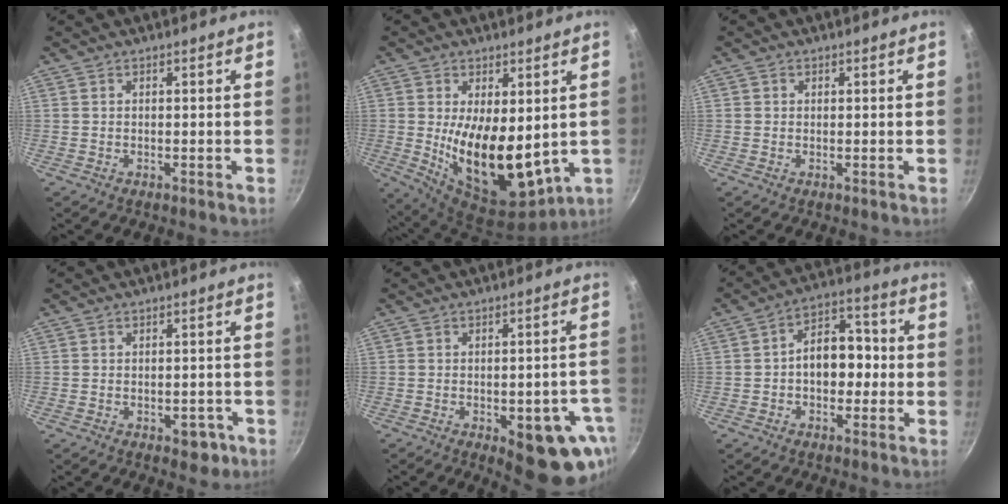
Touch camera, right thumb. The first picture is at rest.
{"total": 17.1, "force": [0.7, 8.9, 14.5], "torque": [-0.227, -0.042, 0.032]}
{"total": 0.6, "force": [0.2, 0.6, 0.1], "torque": [0.002, 0.000, 0.000]}
{"total": 4.0, "force": [-1.7, 2.5, 2.5], "torque": [-0.009, 0.019, -0.011]}
{"total": 14.9, "force": [-5.8, 6.6, 12.0], "torque": [-0.088, 0.012, -0.070]}
{"total": 10.0, "force": [-1.0, 7.0, 7.2], "torque": [-0.057, 0.039, -0.028]}